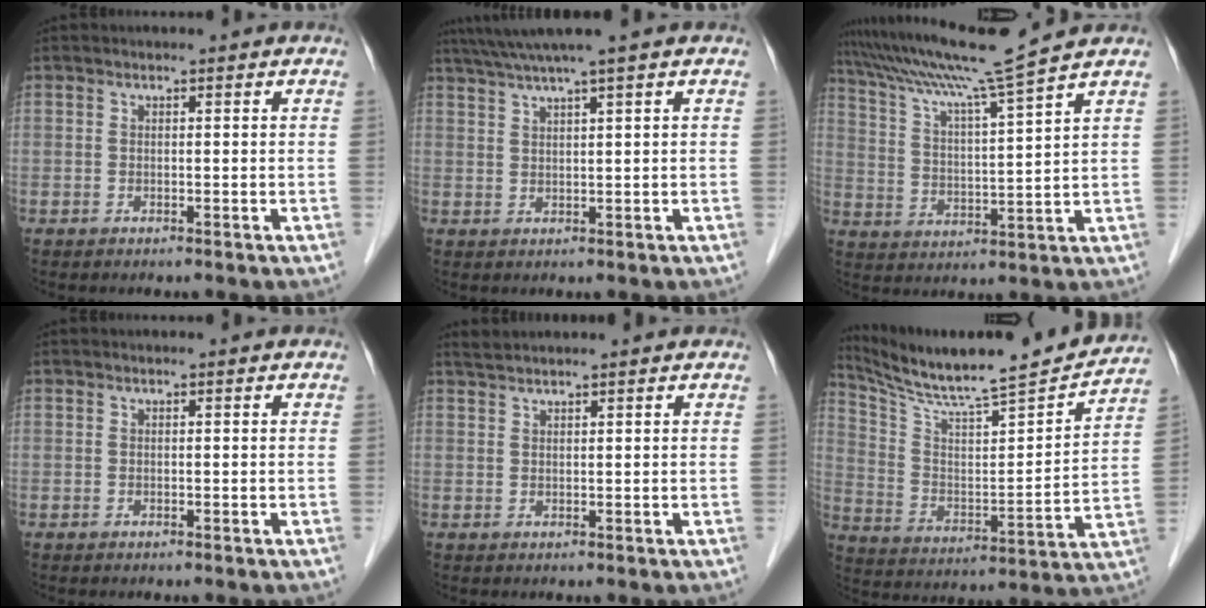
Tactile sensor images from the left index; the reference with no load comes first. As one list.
[{"total": 5.5, "force": [4.1, -1.4, 3.3], "torque": [-0.061, 0.021, 0.077]}, {"total": 12.3, "force": [10.5, -3.3, 5.4], "torque": [-0.103, -0.014, 0.183]}, {"total": 0.0}, {"total": 3.0, "force": [2.8, -0.3, 1.1], "torque": [-0.012, 0.028, 0.052]}, {"total": 22.2, "force": [20.2, 0.5, 9.2], "torque": [-0.160, -0.034, 0.306]}]